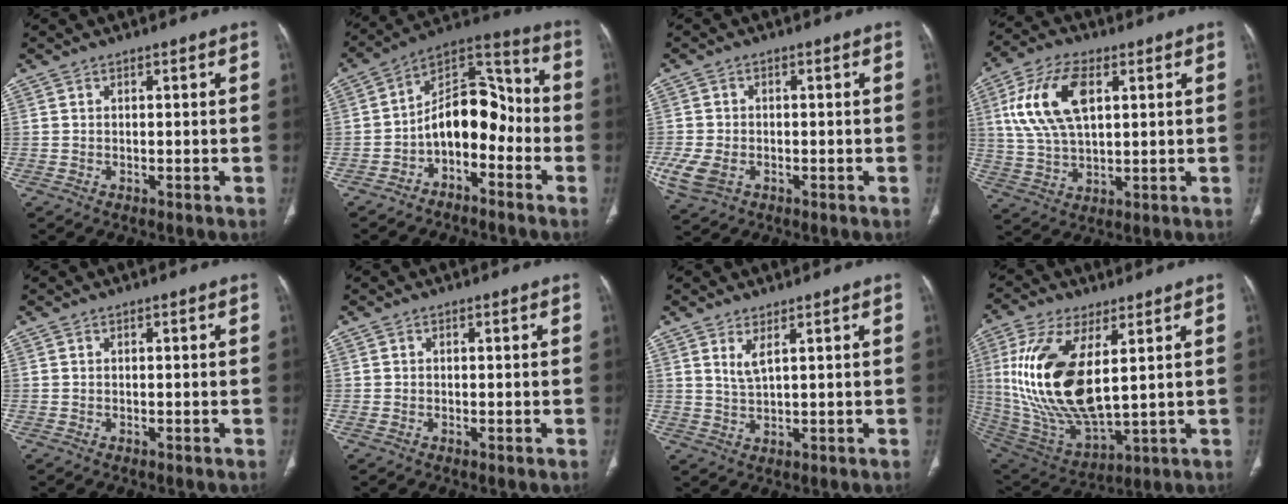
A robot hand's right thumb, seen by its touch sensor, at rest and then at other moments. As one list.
[{"total": 12.8, "force": [-4.0, 7.9, 9.3], "torque": [-0.114, 0.081, -0.077]}, {"total": 6.6, "force": [-2.1, 4.5, 4.3], "torque": [-0.100, 0.000, -0.033]}, {"total": 14.4, "force": [4.3, 7.5, 11.5], "torque": [-0.229, 0.001, 0.084]}, {"total": 0.0}, {"total": 0.7, "force": [-0.1, 0.3, 0.6], "torque": [-0.013, -0.001, -0.003]}, {"total": 3.0, "force": [1.7, 0.6, 2.5], "torque": [-0.055, -0.018, 0.040]}, {"total": 21.4, "force": [4.3, 9.6, 18.7], "torque": [-0.385, -0.028, 0.095]}]